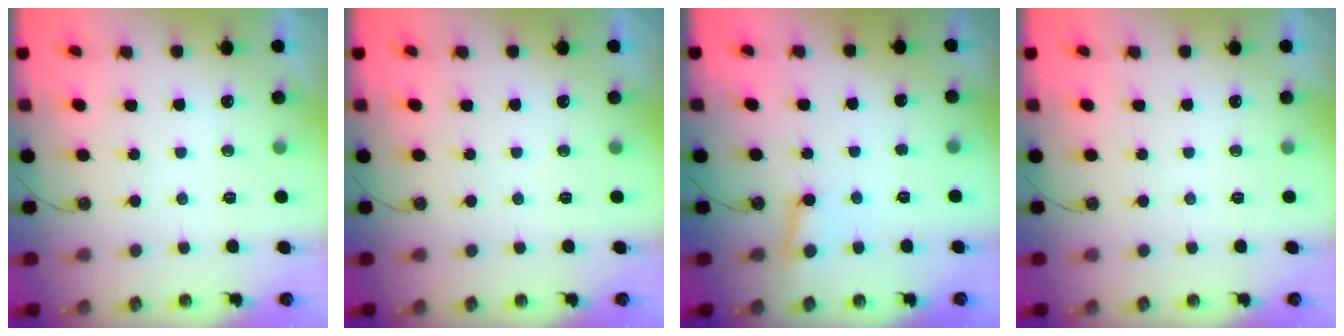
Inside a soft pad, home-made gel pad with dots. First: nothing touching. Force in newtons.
{"total": 0.0}
{"total": 3.7, "press": 3.6, "slide": 0.8}
{"total": 0.0}